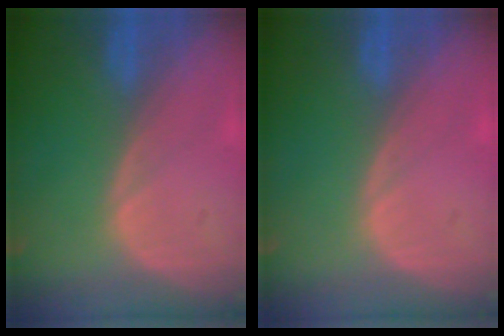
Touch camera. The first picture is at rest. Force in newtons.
{"total": 0.0}